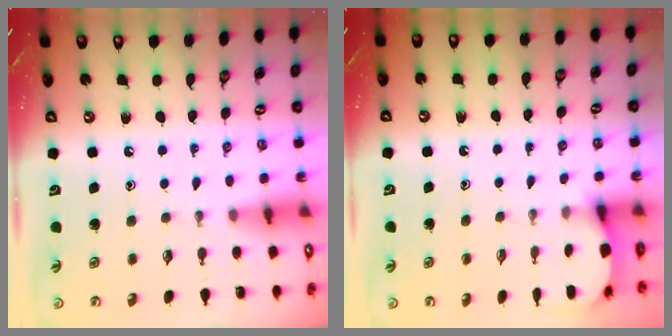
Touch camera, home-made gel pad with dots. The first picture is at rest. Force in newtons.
{"total": 2.7, "press": 2.7, "slide": 0.3}